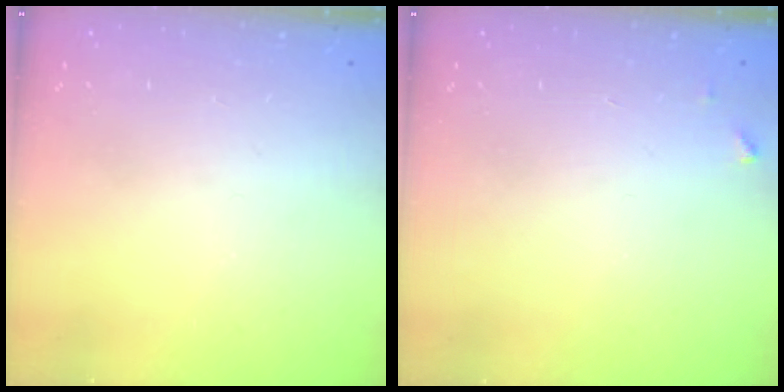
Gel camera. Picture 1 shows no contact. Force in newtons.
{"total": 3.6, "press": 3.6, "slide": 0.2}